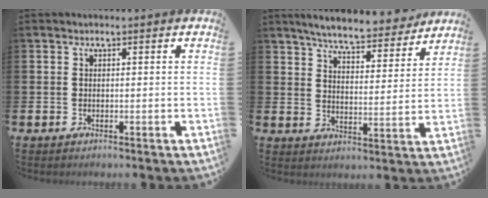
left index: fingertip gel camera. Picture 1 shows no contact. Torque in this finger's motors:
{"motor_torque": [0.24, -0.42, 0.81, 0.21]}